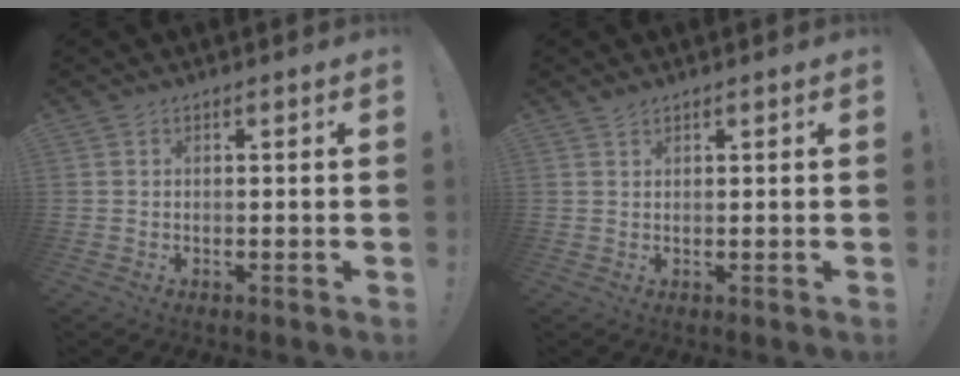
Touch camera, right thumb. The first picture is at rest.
{"total": 1.0, "force": [0.9, 0.3, 0.3], "torque": [0.000, -0.001, 0.017]}